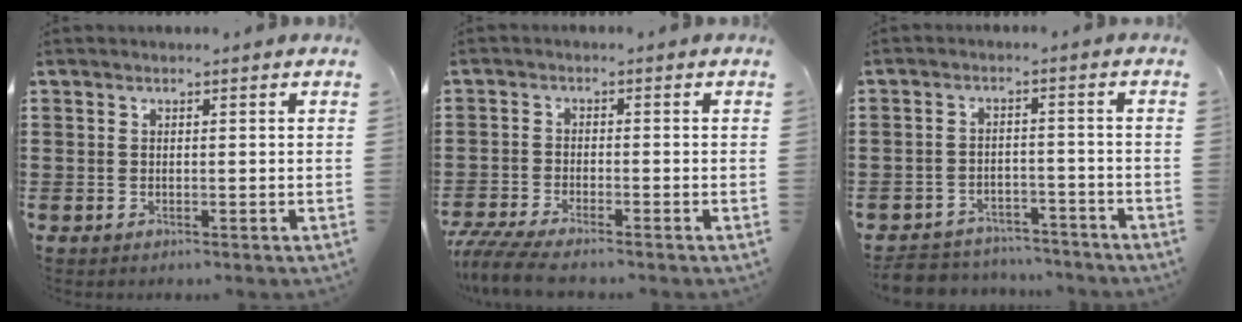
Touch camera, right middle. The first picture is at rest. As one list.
[{"total": 4.7, "force": [-4.3, 0.4, 1.8], "torque": [-0.057, -0.017, -0.091]}, {"total": 4.6, "force": [-4.5, 1.0, 0.1], "torque": [-0.010, 0.010, -0.096]}]